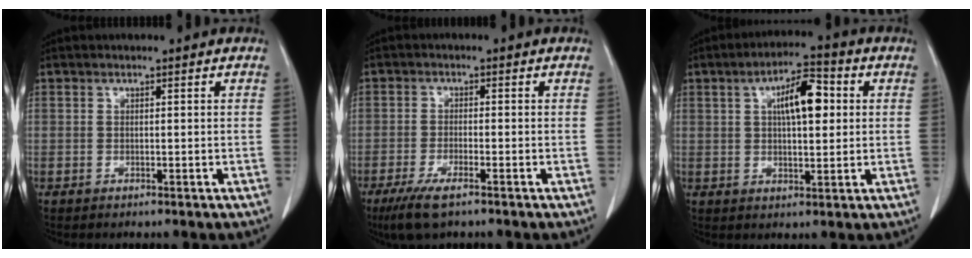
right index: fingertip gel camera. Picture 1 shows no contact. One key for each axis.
{"total": 5.7, "fx": -3.7, "fy": 0.8, "fz": 4.2, "tx": -0.085, "ty": -0.015, "tz": -0.064}
{"total": 8.3, "fx": 2.1, "fy": 2.8, "fz": 7.6, "tx": -0.126, "ty": 0.017, "tz": 0.031}